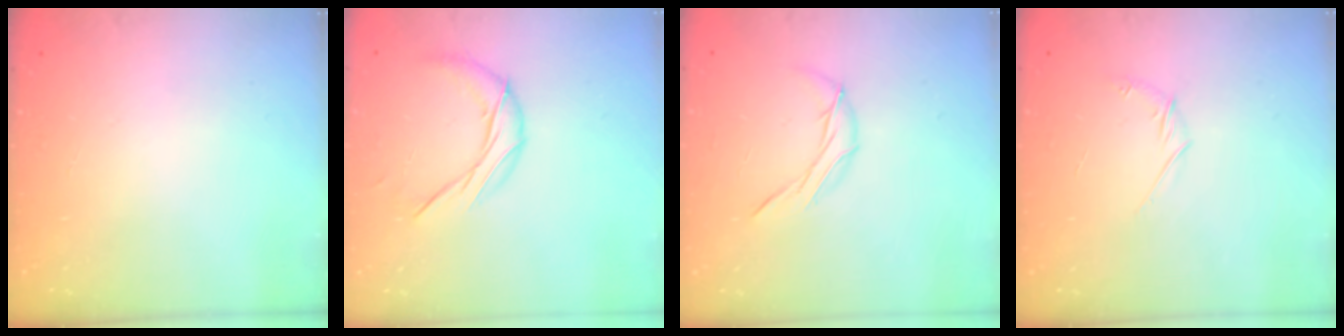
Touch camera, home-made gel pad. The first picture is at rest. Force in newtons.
{"total": 9.2, "press": 9.2, "slide": 0.4}
{"total": 6.3, "press": 6.3, "slide": 0.4}
{"total": 5.2, "press": 4.9, "slide": 1.6}